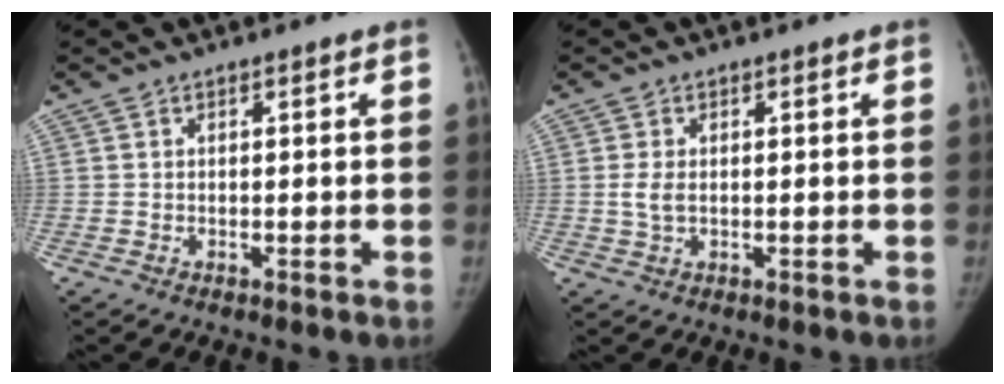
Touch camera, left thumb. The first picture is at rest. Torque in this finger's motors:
{"motor_torque": [0.01, 0.01, 0.48, -0.48, 0.01]}